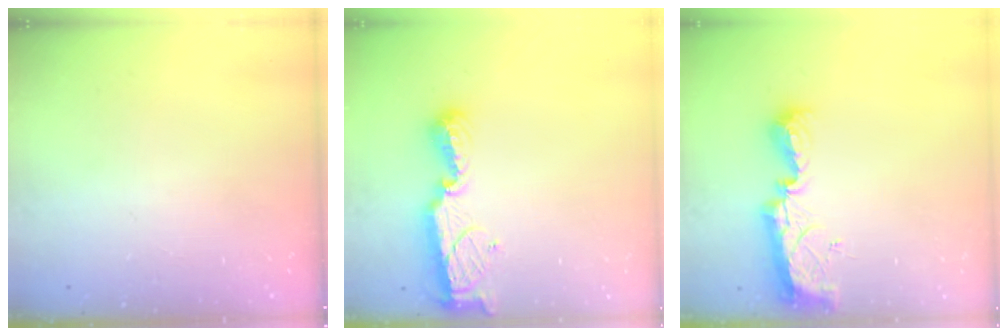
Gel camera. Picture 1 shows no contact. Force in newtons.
{"total": 8.5, "press": 8.4, "slide": 0.2}
{"total": 9.4, "press": 9.4, "slide": 0.4}